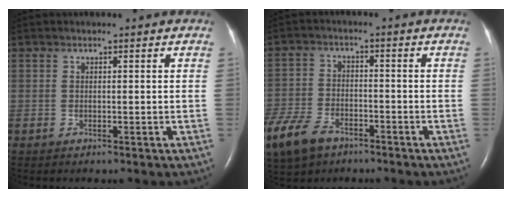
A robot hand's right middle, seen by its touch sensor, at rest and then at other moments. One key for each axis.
{"total": 10.7, "fx": -7.0, "fy": 5.7, "fz": 5.8, "tx": -0.140, "ty": -0.012, "tz": -0.127}